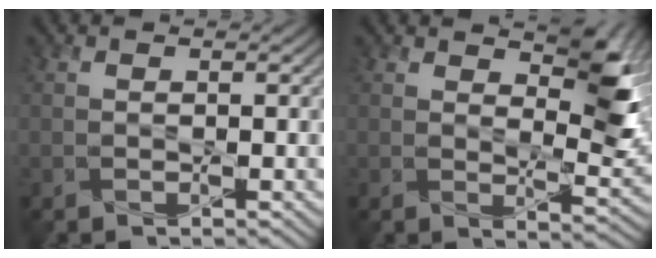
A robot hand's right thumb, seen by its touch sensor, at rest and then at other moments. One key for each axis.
{"total": 7.6, "fx": 4.0, "fy": 3.0, "fz": 5.7, "tx": -0.086, "ty": -0.011, "tz": 0.065}